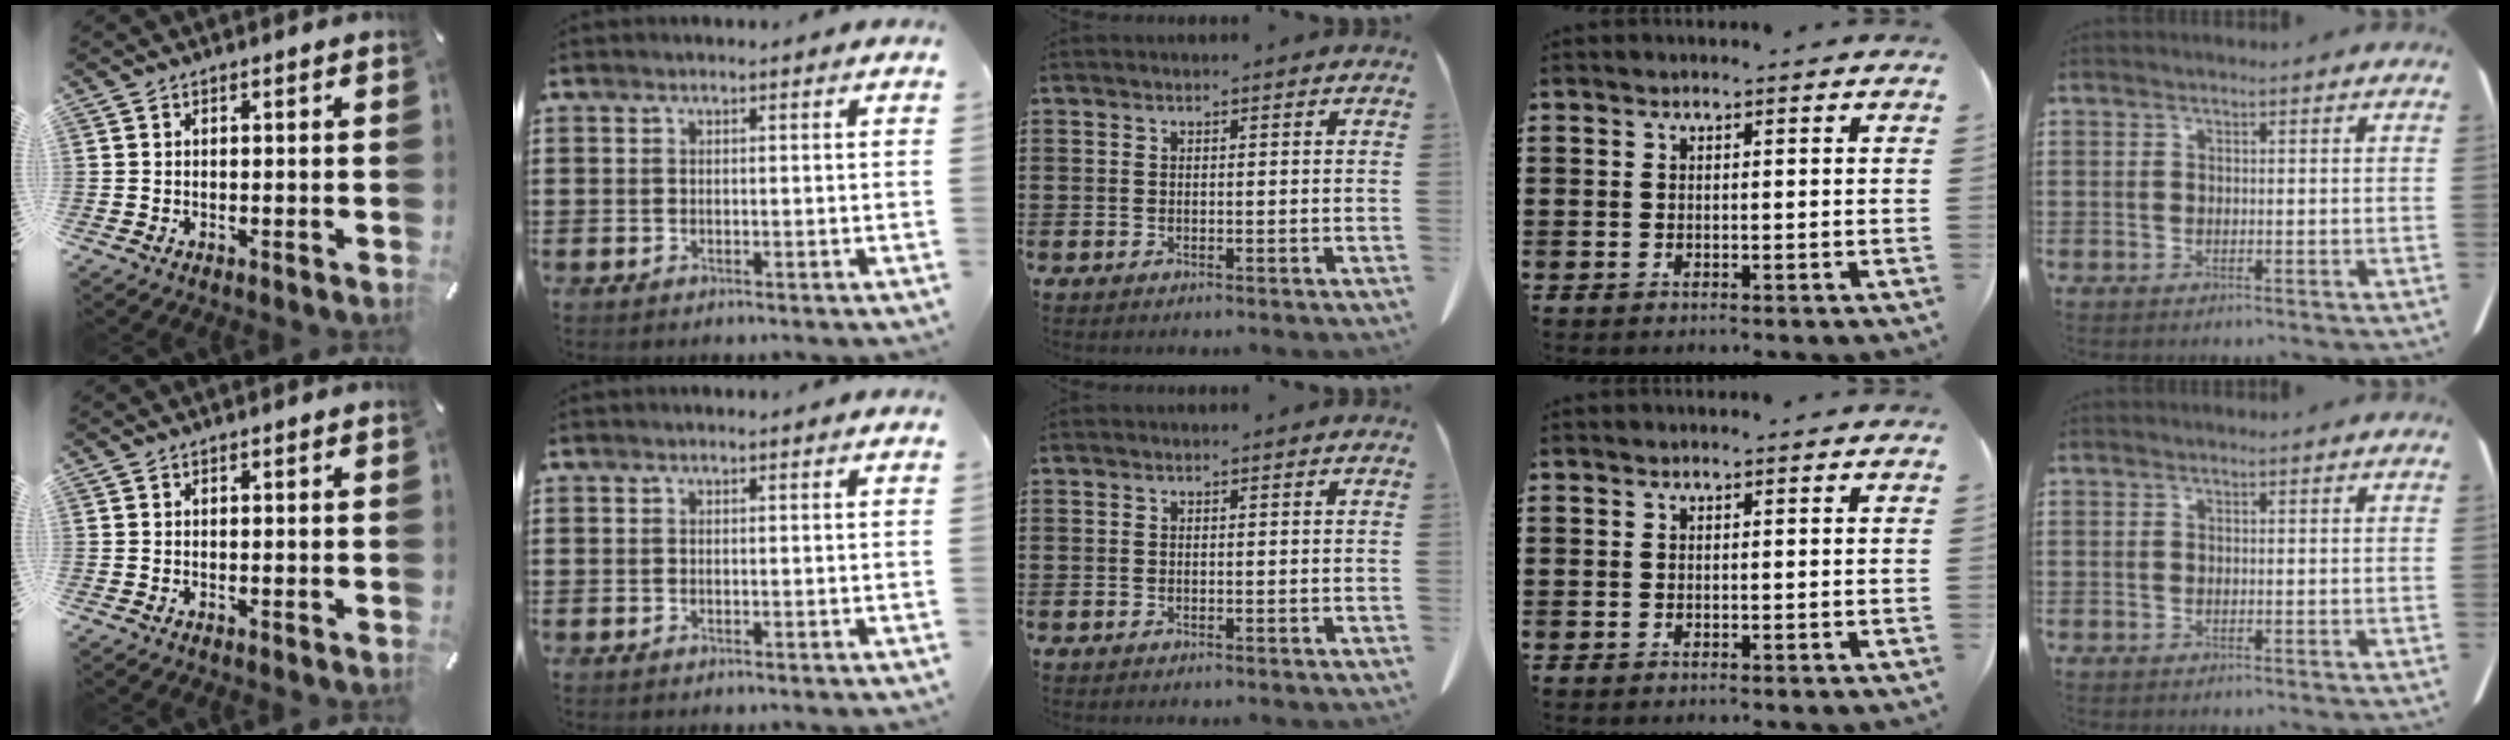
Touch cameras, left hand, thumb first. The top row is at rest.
{}